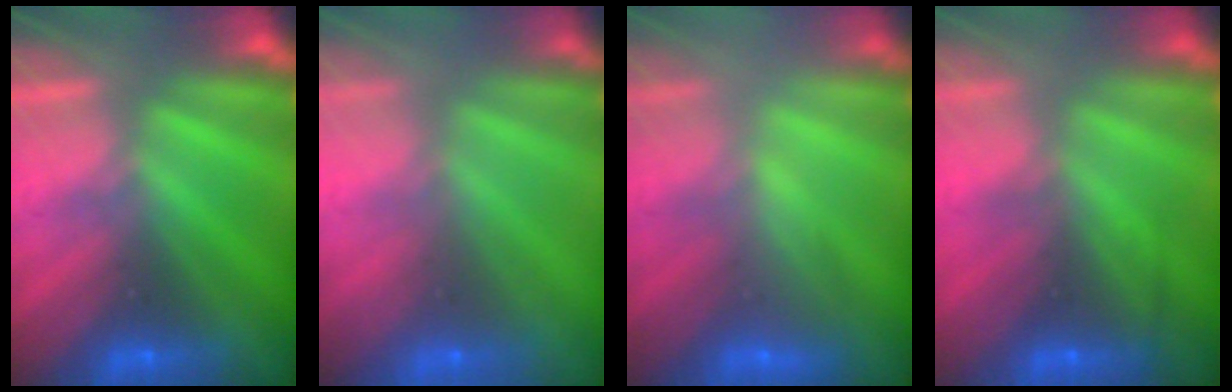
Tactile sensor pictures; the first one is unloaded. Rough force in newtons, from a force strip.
{"total": 5.8}
{"total": 2.2}
{"total": 2.3}